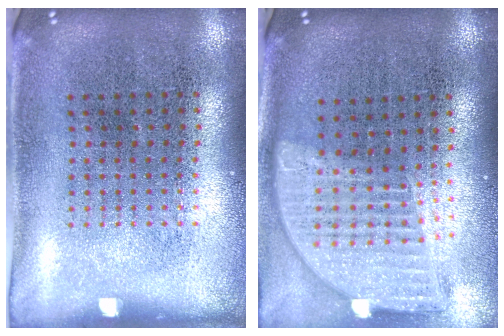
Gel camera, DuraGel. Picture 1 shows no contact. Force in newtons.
{"total": 2.0, "press": 1.6, "slide": 1.2}